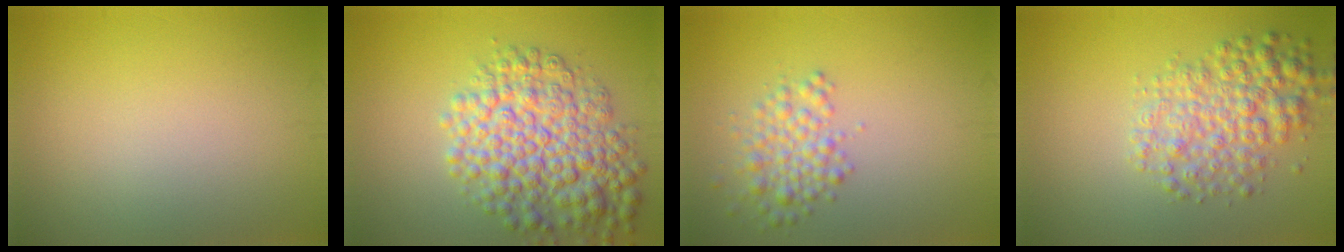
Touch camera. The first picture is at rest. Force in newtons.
{"total": 8.1, "press": 8.1, "slide": 0.2}
{"total": 2.9, "press": 2.9, "slide": 0.1}
{"total": 5.0, "press": 5.0, "slide": 0.1}